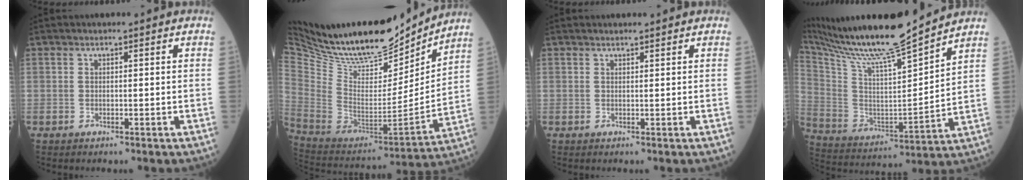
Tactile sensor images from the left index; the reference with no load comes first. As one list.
[{"total": 21.7, "force": [19.5, 5.4, 7.9], "torque": [-0.148, -0.046, 0.322]}, {"total": 1.1, "force": [1.0, 0.2, 0.4], "torque": [0.001, 0.012, 0.011]}, {"total": 18.9, "force": [16.7, -0.2, 8.9], "torque": [-0.172, -0.024, 0.291]}]